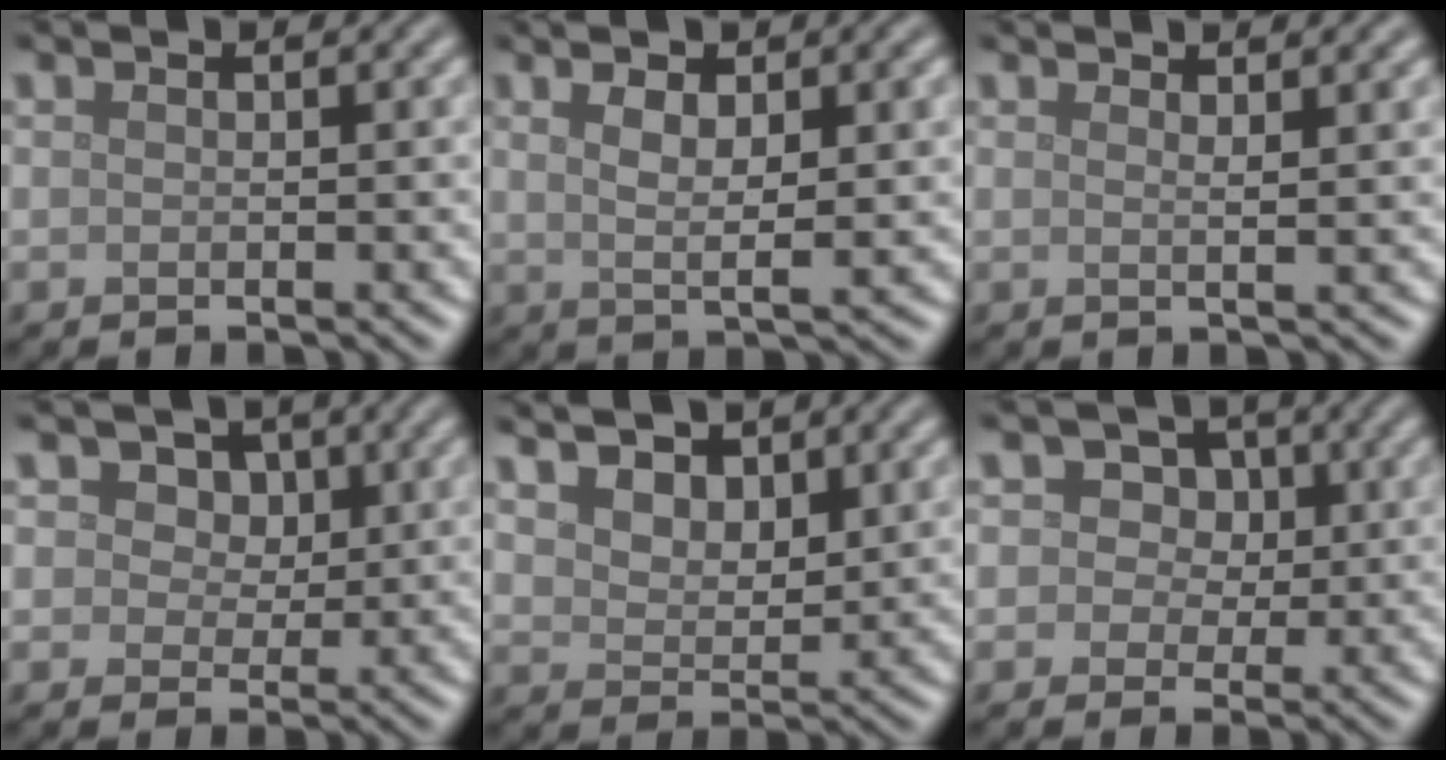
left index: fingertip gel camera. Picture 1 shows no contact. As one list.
[{"total": 4.7, "force": [1.3, 1.3, 4.3], "torque": [-0.071, -0.003, 0.024]}, {"total": 2.1, "force": [1.4, 0.6, 1.5], "torque": [-0.013, 0.001, 0.007]}, {"total": 5.2, "force": [2.6, 3.6, 2.7], "torque": [-0.042, 0.007, 0.018]}, {"total": 6.9, "force": [4.6, 3.8, 3.3], "torque": [-0.080, 0.010, 0.069]}, {"total": 5.2, "force": [2.2, 4.1, 2.3], "torque": [-0.021, 0.018, 0.010]}]